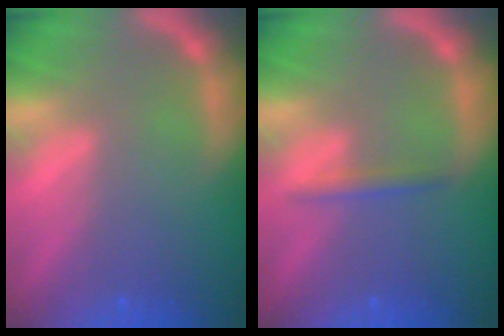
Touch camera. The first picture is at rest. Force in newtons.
{"total": 1.4}